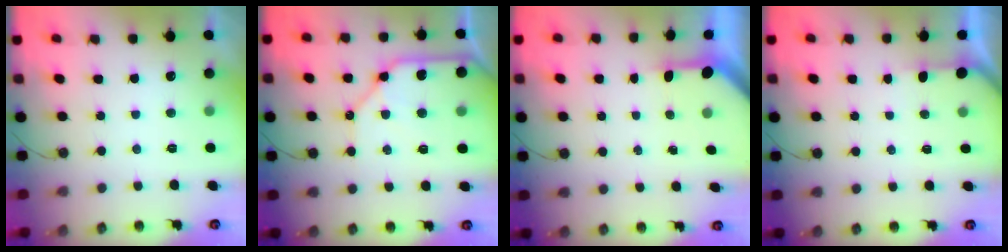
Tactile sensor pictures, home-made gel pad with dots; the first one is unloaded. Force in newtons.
{"total": 13.3, "press": 13.2, "slide": 1.6}
{"total": 2.9, "press": 2.9, "slide": 0.2}
{"total": 2.4, "press": 2.4, "slide": 0.3}